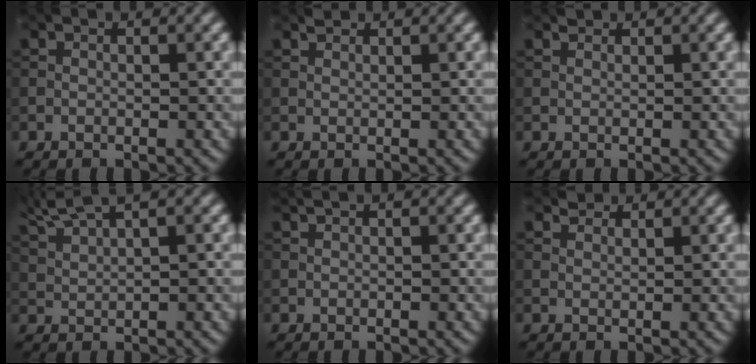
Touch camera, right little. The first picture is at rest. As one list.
[{"total": 0.7, "force": [0.7, 0.1, 0.1], "torque": [-0.005, 0.000, 0.015]}, {"total": 0.6, "force": [0.6, 0.1, 0.1], "torque": [-0.004, 0.000, 0.012]}, {"total": 4.8, "force": [3.9, 0.8, 2.8], "torque": [-0.069, 0.017, 0.070]}, {"total": 1.0, "force": [0.8, 0.3, 0.6], "torque": [-0.012, 0.002, 0.007]}, {"total": 1.2, "force": [1.2, 0.4, 0.2], "torque": [-0.009, 0.000, 0.022]}]